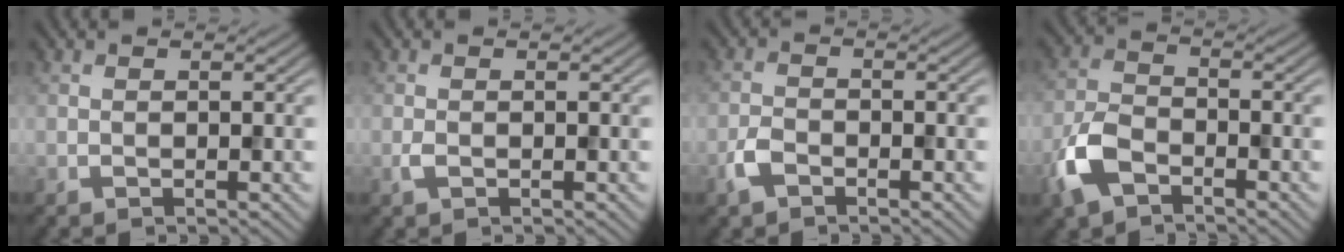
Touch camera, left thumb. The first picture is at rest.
{"total": 0.9, "force": [-0.3, 0.4, 0.7], "torque": [-0.020, 0.000, -0.006]}
{"total": 2.6, "force": [-1.7, 1.4, 1.4], "torque": [-0.033, 0.001, -0.041]}
{"total": 6.2, "force": [-3.5, 3.3, 3.8], "torque": [-0.092, -0.005, -0.087]}